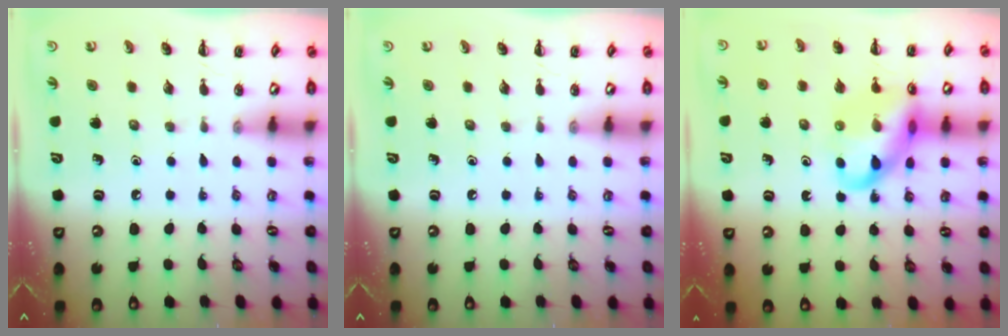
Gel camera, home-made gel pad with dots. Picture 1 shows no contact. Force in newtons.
{"total": 0.0}
{"total": 14.4, "press": 14.2, "slide": 2.3}